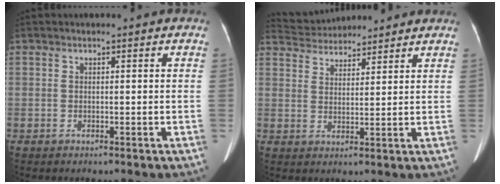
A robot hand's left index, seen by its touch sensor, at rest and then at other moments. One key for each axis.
{"total": 8.3, "fx": 7.9, "fy": 1.9, "fz": 1.4, "tx": -0.027, "ty": 0.036, "tz": 0.129}